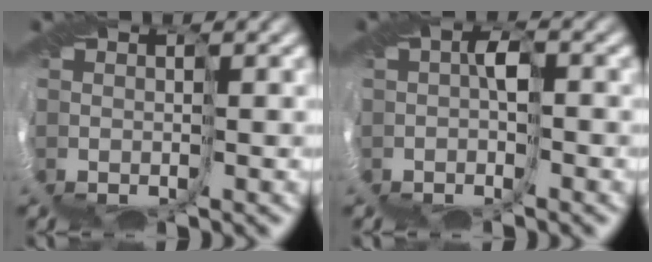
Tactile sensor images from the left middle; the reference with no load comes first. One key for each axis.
{"total": 1.1, "fx": -0.3, "fy": 0.0, "fz": 1.1, "tx": -0.024, "ty": 0.006, "tz": -0.007}